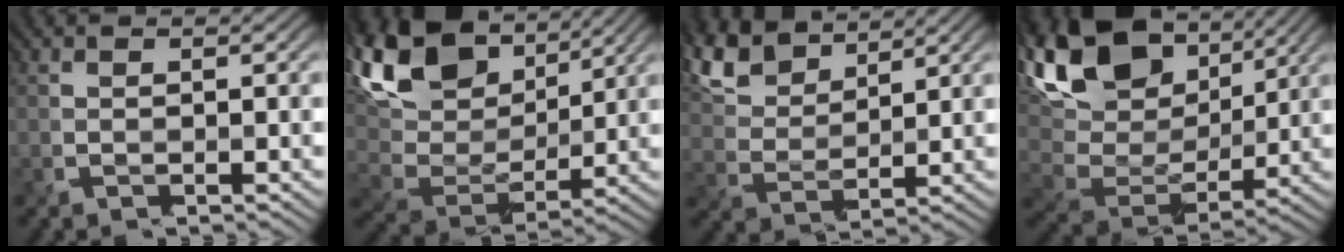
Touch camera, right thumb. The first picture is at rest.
{"total": 15.7, "force": [8.5, 7.5, 10.8], "torque": [-0.266, 0.028, 0.164]}
{"total": 10.0, "force": [6.8, 4.0, 6.1], "torque": [-0.180, 0.023, 0.135]}
{"total": 16.7, "force": [8.1, 8.7, 11.8], "torque": [-0.282, 0.021, 0.158]}